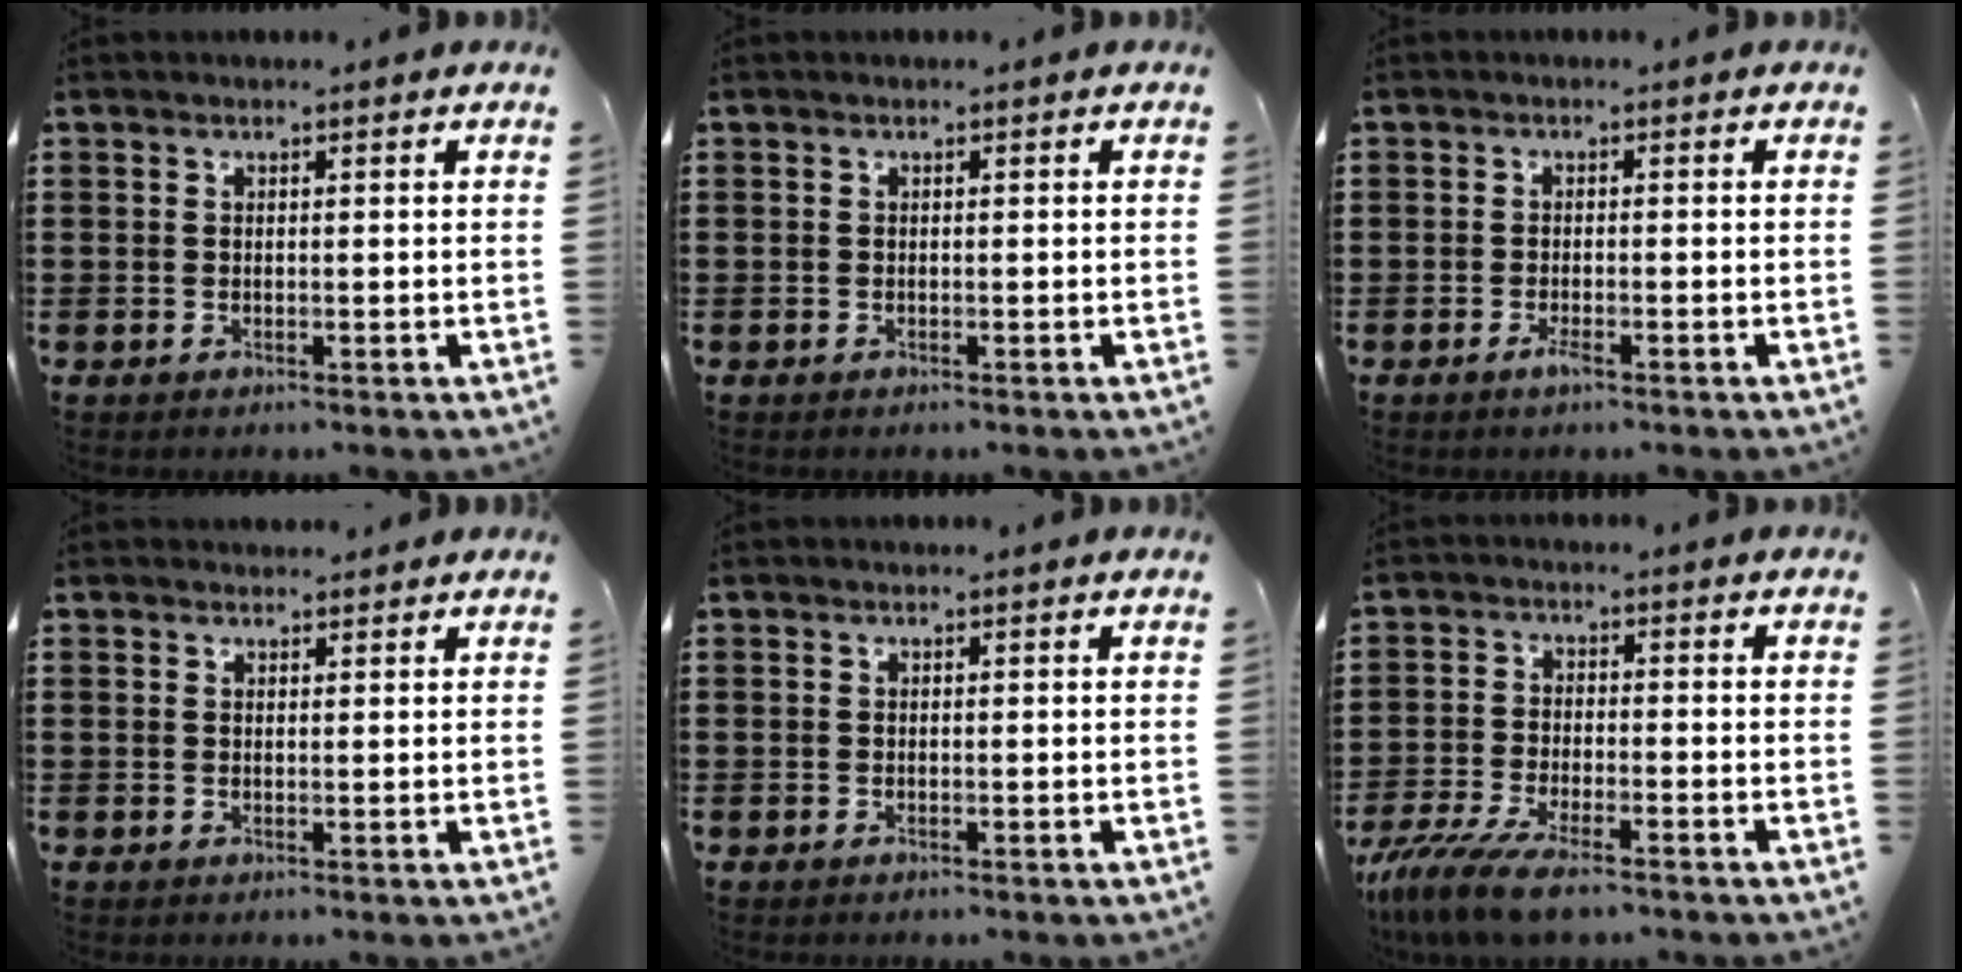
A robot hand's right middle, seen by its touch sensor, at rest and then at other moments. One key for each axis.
{"total": 0.0}
{"total": 1.6, "fx": -1.0, "fy": 0.2, "fz": 1.3, "tx": -0.030, "ty": -0.005, "tz": -0.020}
{"total": 1.2, "fx": 1.2, "fy": 0.4, "fz": 0.0, "tx": 0.006, "ty": -0.001, "tz": 0.021}
{"total": 0.0}
{"total": 7.6, "fx": -6.0, "fy": 1.4, "fz": 4.5, "tx": -0.108, "ty": -0.012, "tz": -0.117}